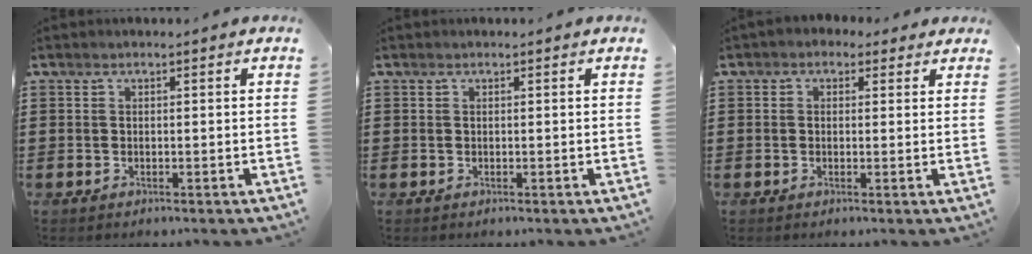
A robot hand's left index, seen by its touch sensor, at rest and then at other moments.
{"total": 0.0}
{"total": 1.4, "force": [0.4, 1.2, 0.5], "torque": [-0.015, 0.007, 0.005]}